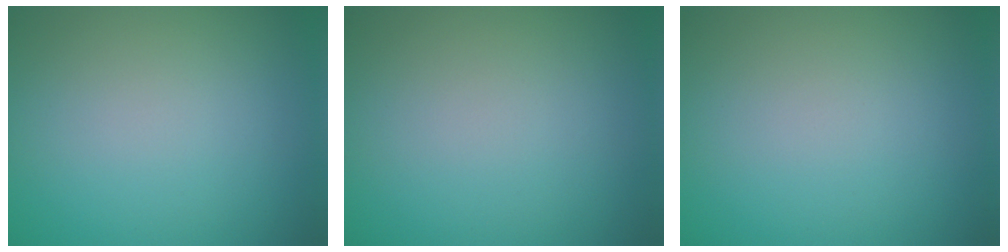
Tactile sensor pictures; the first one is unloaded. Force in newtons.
{"total": 0.0}
{"total": 0.0}